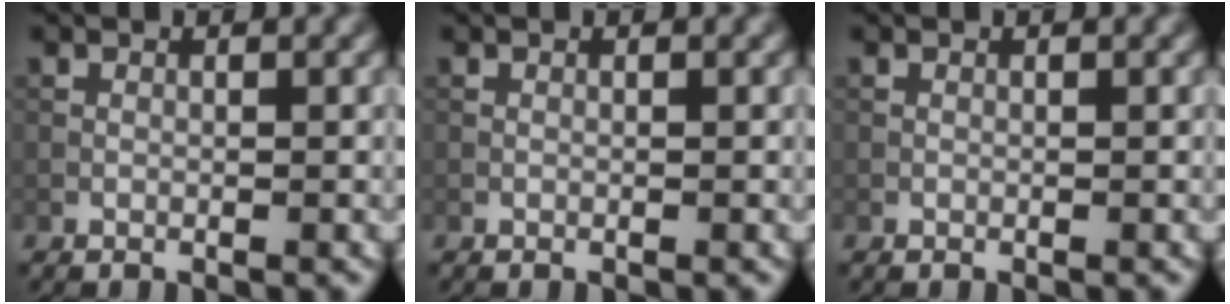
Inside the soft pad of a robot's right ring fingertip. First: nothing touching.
{"total": 0.0}
{"total": 0.0}